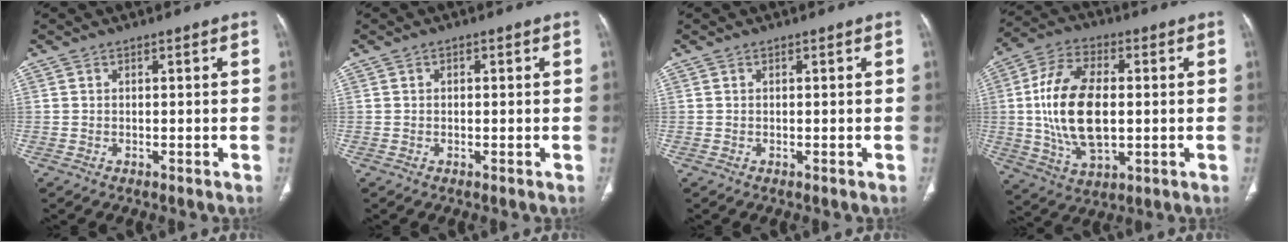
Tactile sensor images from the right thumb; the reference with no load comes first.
{"total": 0.6, "force": [0.1, 0.5, 0.4], "torque": [-0.001, 0.003, 0.001]}
{"total": 0.0}
{"total": 17.1, "force": [0.4, 9.0, 14.5], "torque": [-0.276, 0.003, 0.011]}